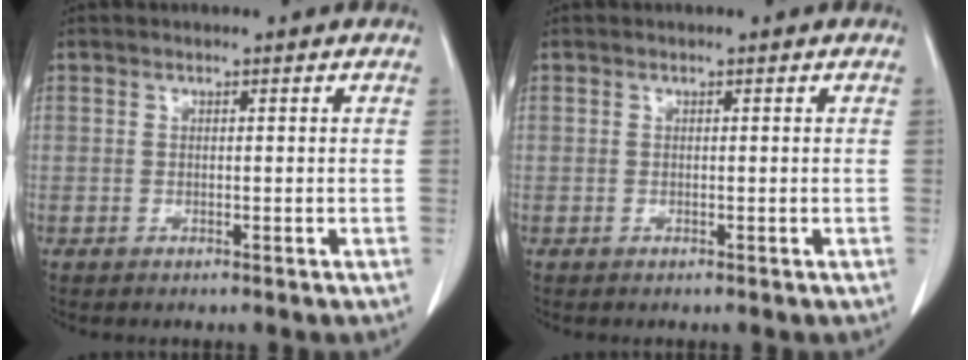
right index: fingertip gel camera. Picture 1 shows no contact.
{"total": 0.0}